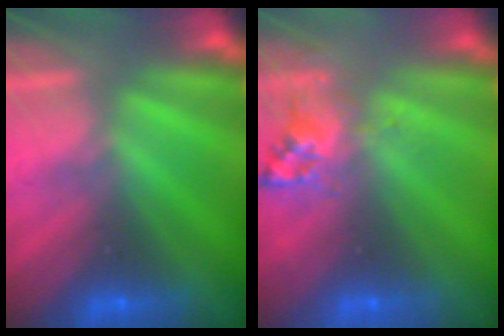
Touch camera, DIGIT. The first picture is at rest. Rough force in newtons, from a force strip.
{"total": 2.5}